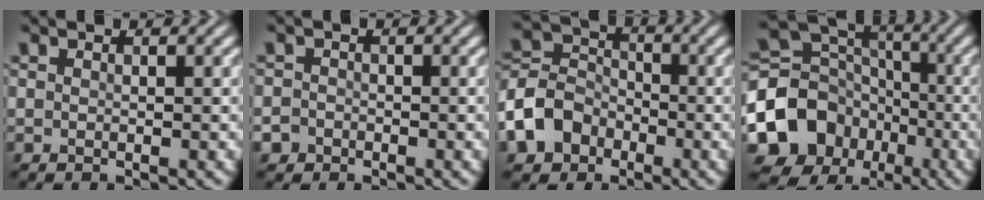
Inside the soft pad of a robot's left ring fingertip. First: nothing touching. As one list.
[{"total": 2.0, "force": [-1.3, 1.5, 0.3], "torque": [0.006, 0.002, -0.026]}, {"total": 6.2, "force": [-2.9, 4.8, 2.6], "torque": [-0.056, 0.007, -0.072]}, {"total": 11.6, "force": [-4.3, 9.6, 4.8], "torque": [-0.114, -0.015, -0.084]}]